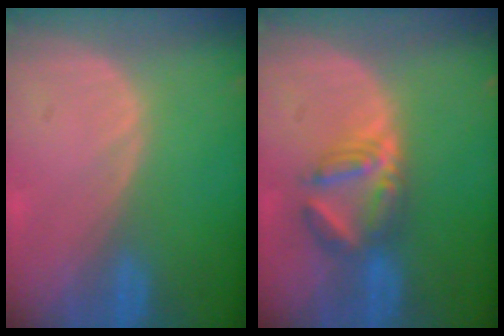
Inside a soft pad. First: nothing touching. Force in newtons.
{"total": 5.8, "press": 5.7, "slide": 1.2}